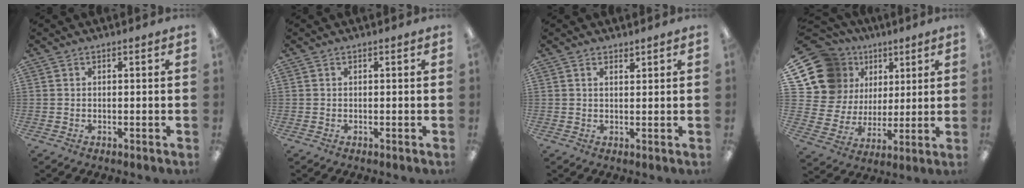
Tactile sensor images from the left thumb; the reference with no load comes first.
{"total": 0.0}
{"total": 1.4, "force": [1.3, 0.4, 0.2], "torque": [0.003, -0.004, 0.022]}
{"total": 17.3, "force": [7.8, 14.3, 5.8], "torque": [-0.142, -0.042, 0.166]}